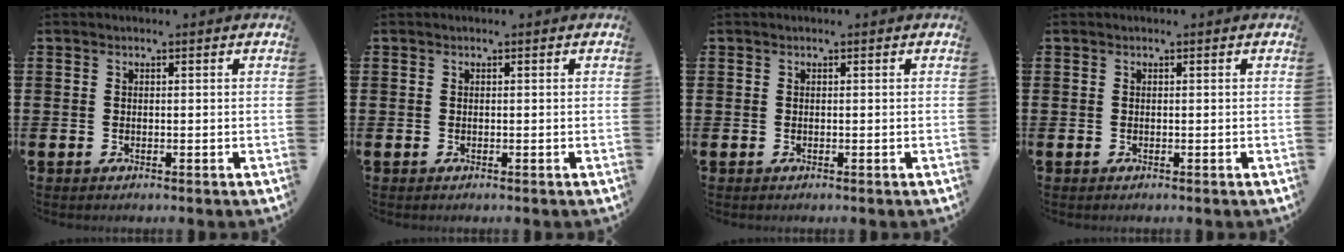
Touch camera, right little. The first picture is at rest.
{"total": 0.0}
{"total": 0.0}
{"total": 0.0}